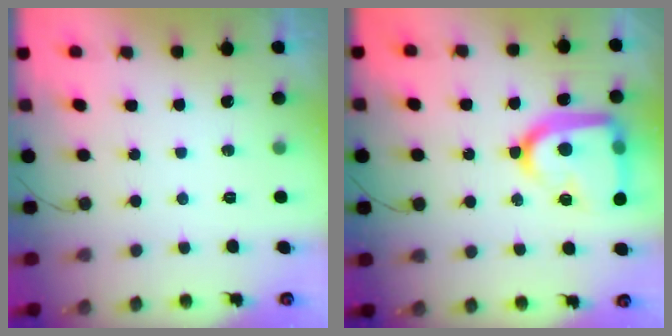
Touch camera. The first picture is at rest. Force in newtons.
{"total": 21.7, "press": 21.7, "slide": 1.8}